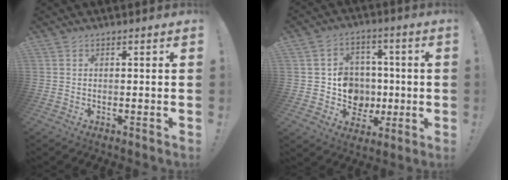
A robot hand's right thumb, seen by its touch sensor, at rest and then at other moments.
{"total": 11.8, "force": [-1.0, 11.2, 3.5], "torque": [-0.034, 0.014, 0.000]}